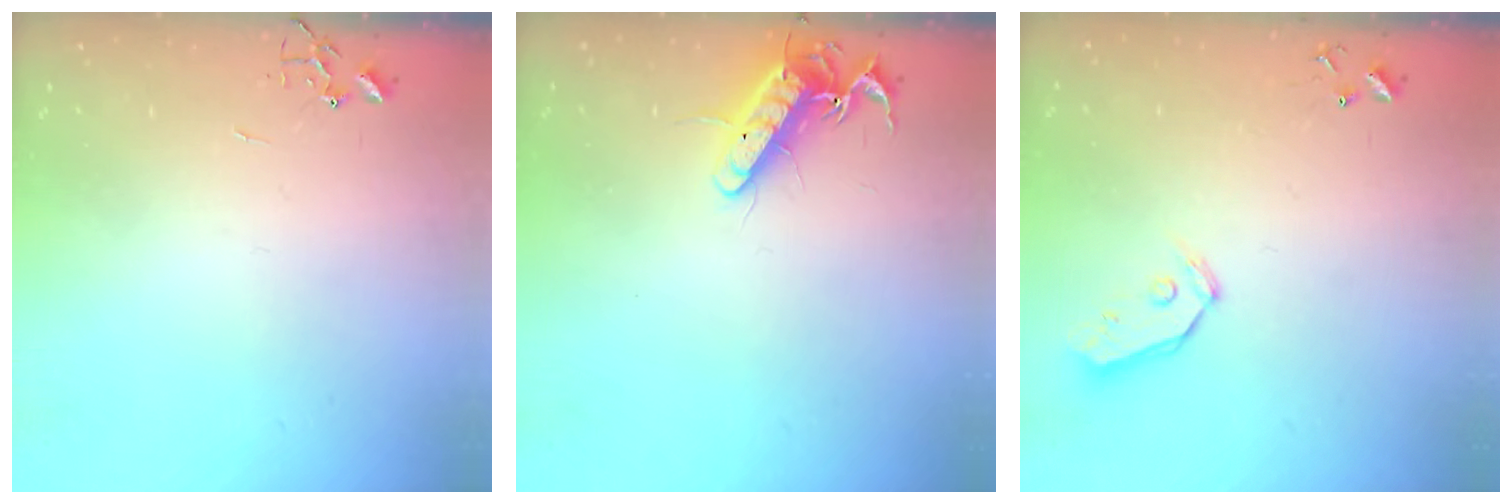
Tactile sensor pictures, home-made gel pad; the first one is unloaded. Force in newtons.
{"total": 13.7, "press": 13.6, "slide": 1.5}
{"total": 6.3, "press": 6.3, "slide": 0.7}